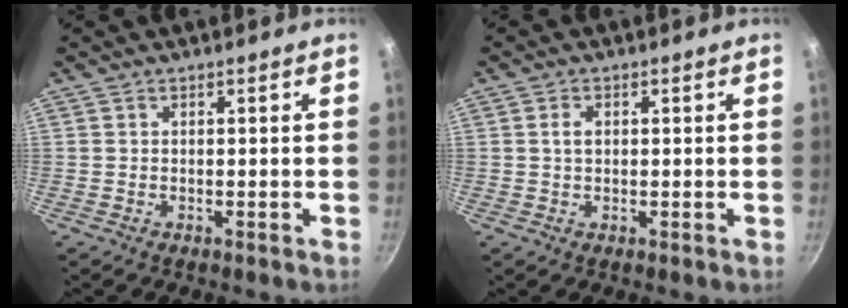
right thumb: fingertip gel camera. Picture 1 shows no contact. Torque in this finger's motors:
{"motor_torque": [0.63, 0.62, 0.19, -0.23, -0.01]}